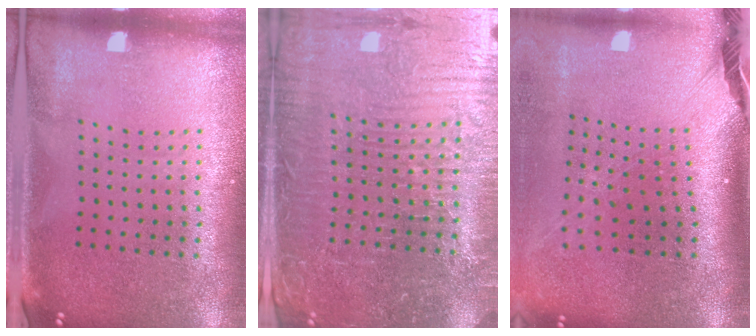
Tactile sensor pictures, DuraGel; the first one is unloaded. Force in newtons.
{"total": 4.8, "press": 4.6, "slide": 1.5}
{"total": 2.7, "press": 1.9, "slide": 1.9}